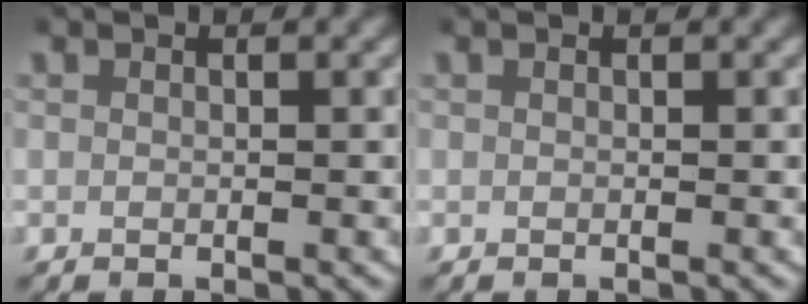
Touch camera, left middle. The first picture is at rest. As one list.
[{"total": 0.0}]